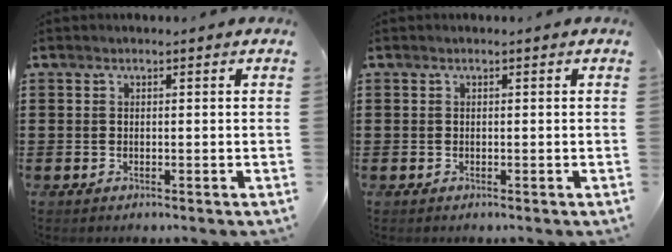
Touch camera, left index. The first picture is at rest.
{"total": 0.0}